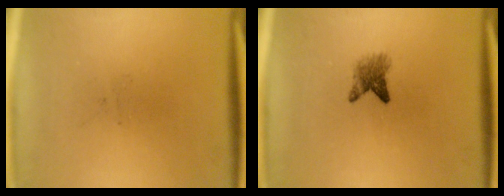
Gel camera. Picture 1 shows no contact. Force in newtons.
{"total": 2.7}